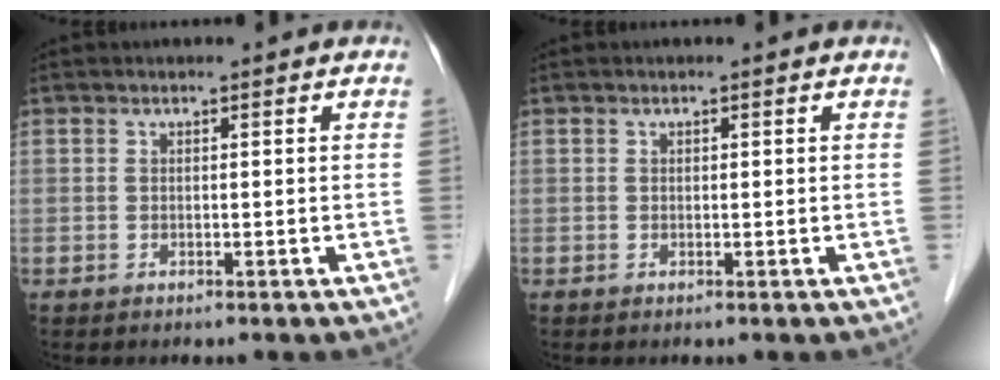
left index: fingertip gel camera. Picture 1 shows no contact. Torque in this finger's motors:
{"motor_torque": [-0.83, 0.58, -0.10, -0.01]}